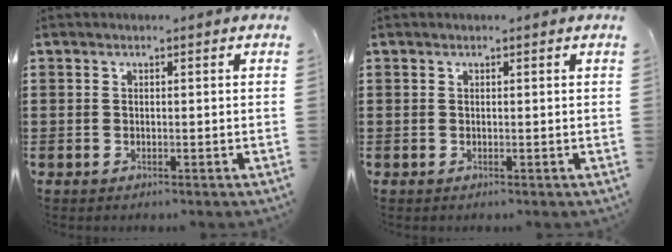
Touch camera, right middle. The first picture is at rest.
{"total": 0.0}